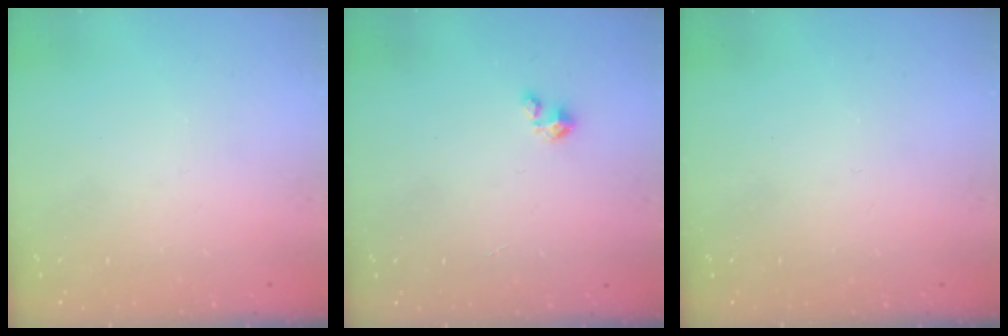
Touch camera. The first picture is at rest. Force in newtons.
{"total": 1.8, "press": 1.8, "slide": 0.1}
{"total": 0.0}